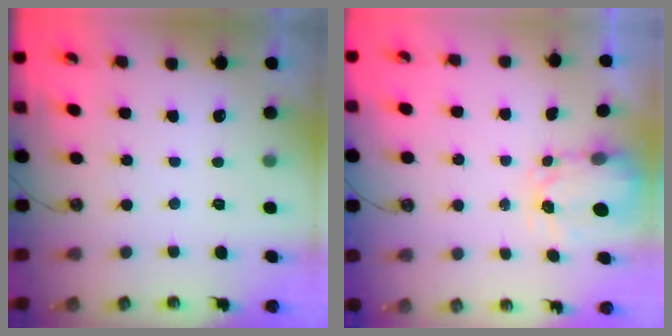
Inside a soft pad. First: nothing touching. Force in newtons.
{"total": 3.6, "press": 3.5, "slide": 0.5}